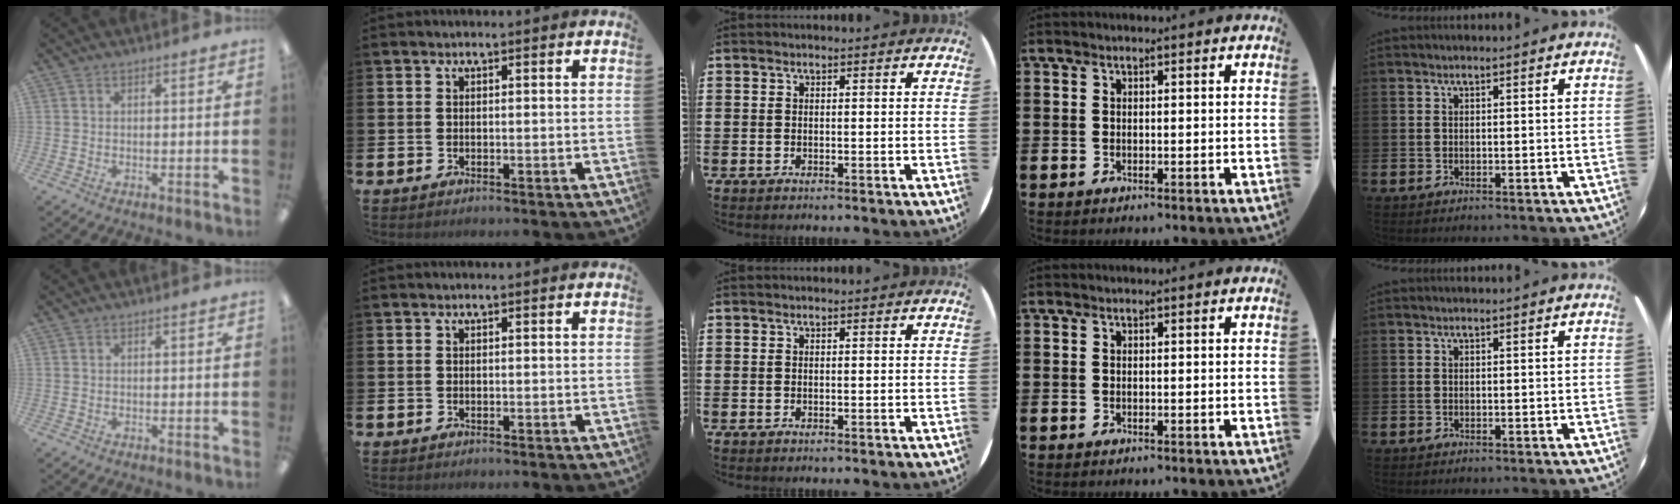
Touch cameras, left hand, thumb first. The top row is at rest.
{}